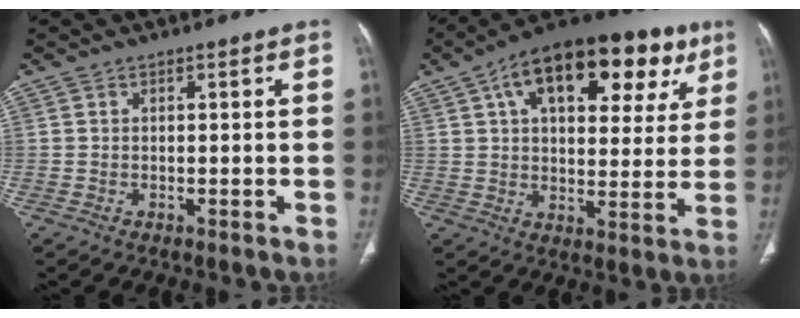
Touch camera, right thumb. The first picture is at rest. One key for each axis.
{"total": 24.0, "fx": 10.9, "fy": 12.3, "fz": 17.5, "tx": -0.224, "ty": 0.012, "tz": 0.158}